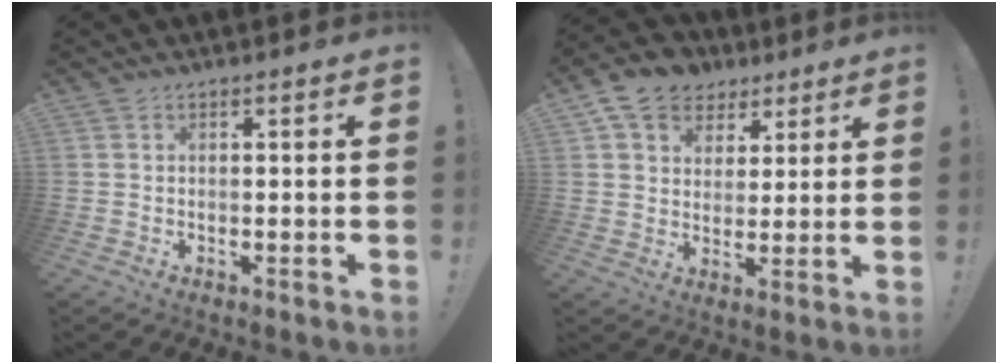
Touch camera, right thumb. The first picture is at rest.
{"total": 11.2, "force": [6.4, 8.5, 3.5], "torque": [-0.065, -0.031, 0.128]}